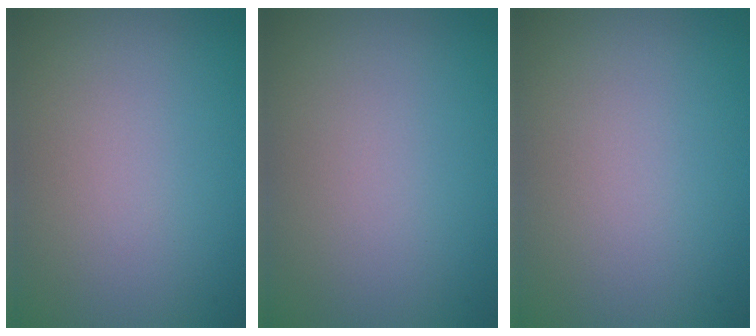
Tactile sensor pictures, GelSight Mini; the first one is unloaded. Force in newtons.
{"total": 0.0}
{"total": 0.0}